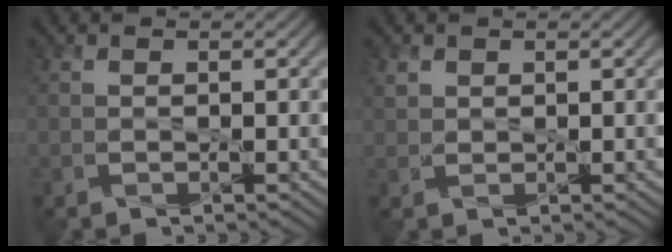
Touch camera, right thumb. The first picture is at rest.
{"total": 1.2, "force": [0.8, 0.9, 0.3], "torque": [-0.010, 0.000, 0.018]}